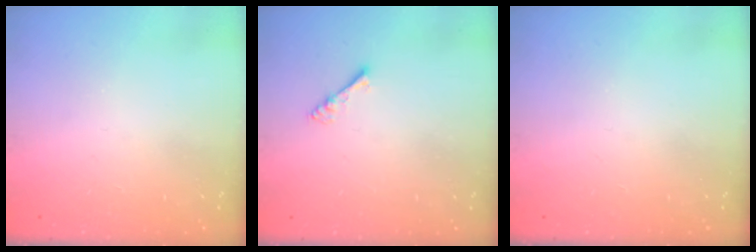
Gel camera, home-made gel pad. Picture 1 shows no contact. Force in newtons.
{"total": 3.5, "press": 3.5, "slide": 0.6}
{"total": 0.0}